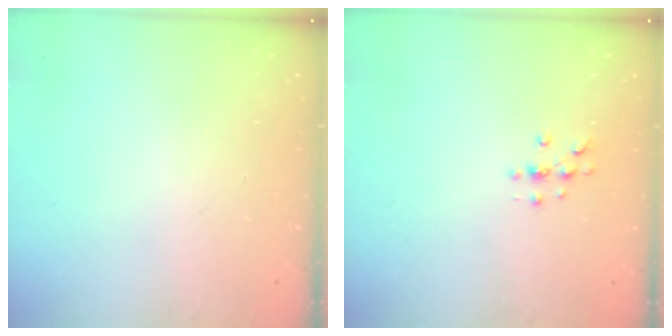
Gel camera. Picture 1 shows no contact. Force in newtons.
{"total": 4.2, "press": 4.2, "slide": 0.5}